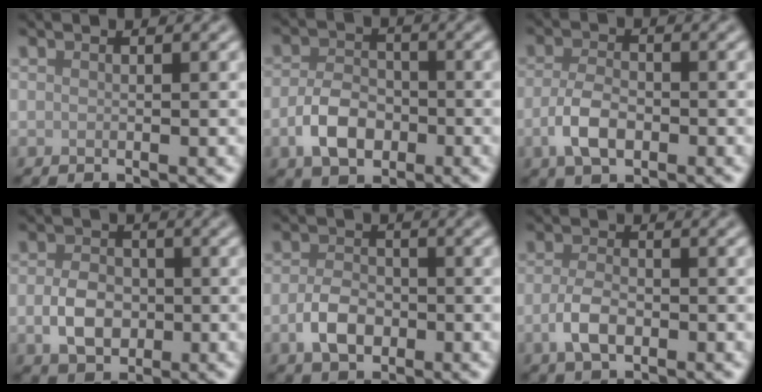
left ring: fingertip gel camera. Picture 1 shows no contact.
{"total": 4.3, "force": [-1.7, 2.9, 2.8], "torque": [-0.056, 0.001, -0.035]}
{"total": 3.6, "force": [-1.4, 2.0, 2.7], "torque": [-0.055, -0.003, -0.031]}
{"total": 3.9, "force": [-0.8, 2.9, 2.5], "torque": [-0.049, -0.001, -0.019]}
{"total": 3.6, "force": [-1.2, 2.4, 2.4], "torque": [-0.047, 0.000, -0.027]}
{"total": 3.0, "force": [-1.1, 1.6, 2.3], "torque": [-0.049, -0.003, -0.025]}